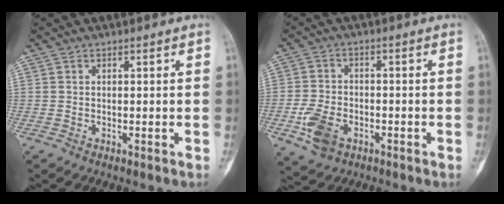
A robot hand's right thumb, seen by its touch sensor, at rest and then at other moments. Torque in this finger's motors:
{"motor_torque": [0.76, 0.57, 0.70, -0.27, 0.18]}